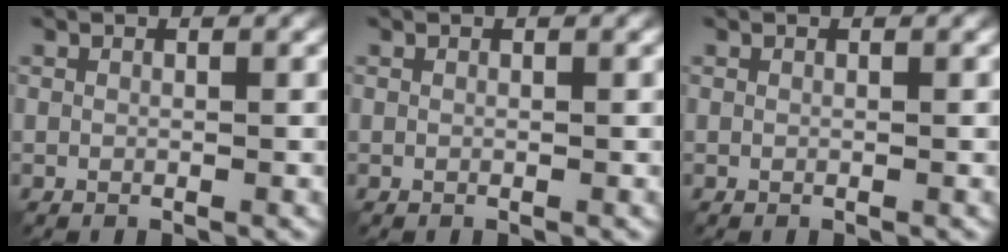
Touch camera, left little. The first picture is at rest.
{"total": 0.0}
{"total": 0.0}